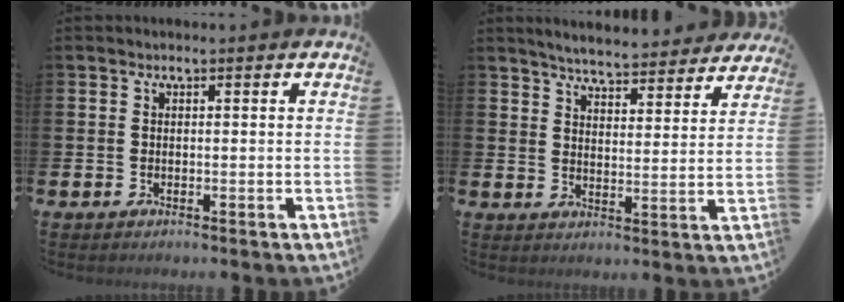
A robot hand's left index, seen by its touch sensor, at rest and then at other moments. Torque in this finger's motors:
{"motor_torque": [0.18, -0.62, 0.82, 0.15]}